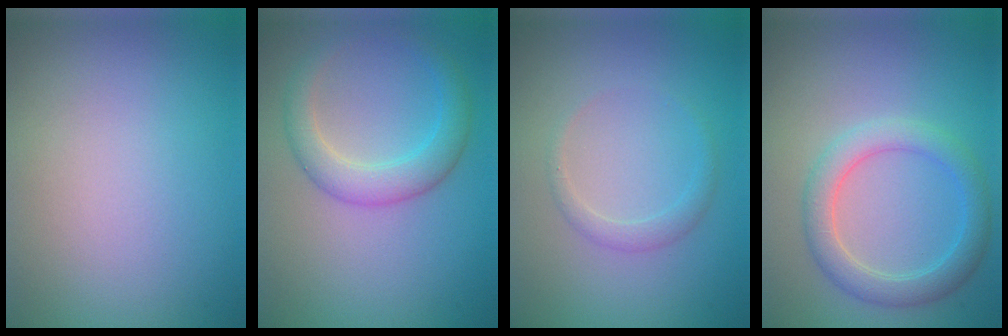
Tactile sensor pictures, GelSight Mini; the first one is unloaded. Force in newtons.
{"total": 3.4, "press": 3.4, "slide": 0.1}
{"total": 1.2, "press": 1.2, "slide": 0.0}
{"total": 3.9, "press": 3.9, "slide": 0.3}